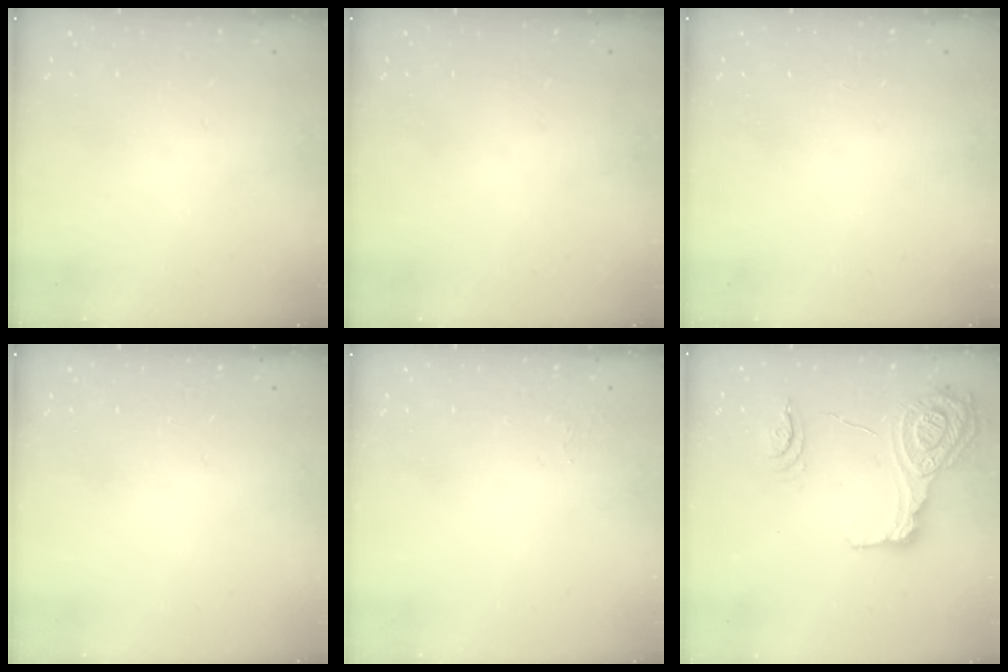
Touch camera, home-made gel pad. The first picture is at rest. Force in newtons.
{"total": 0.0}
{"total": 0.0}
{"total": 0.0}
{"total": 5.1, "press": 5.1, "slide": 0.5}
{"total": 16.0, "press": 15.9, "slide": 1.2}